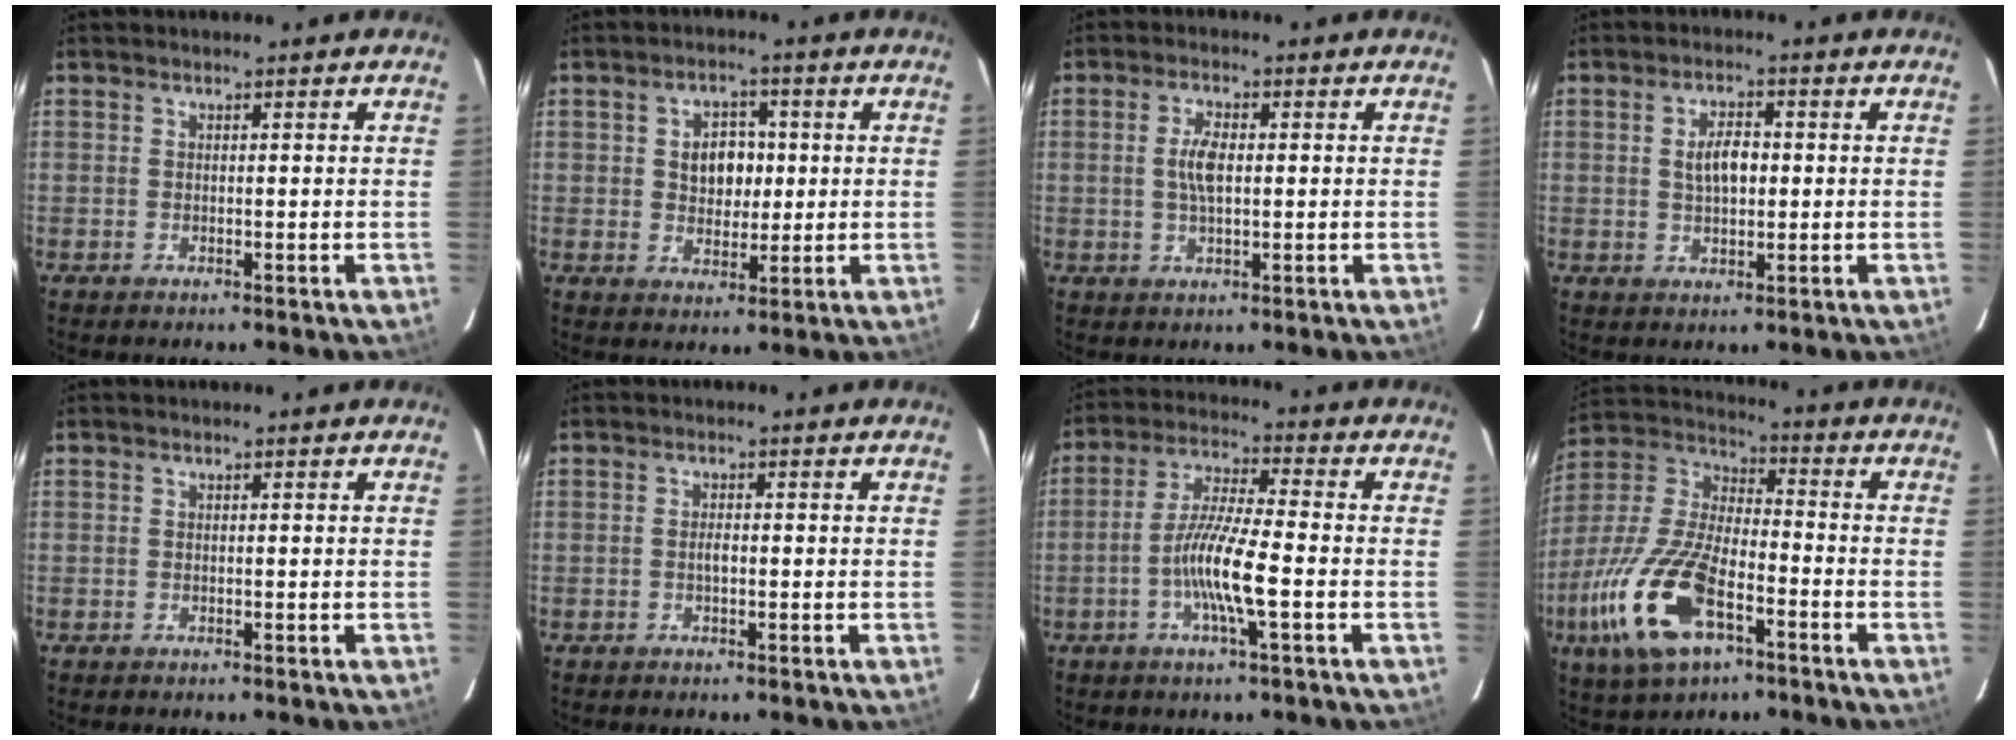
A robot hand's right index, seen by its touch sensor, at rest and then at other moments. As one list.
[{"total": 6.2, "force": [0.8, 4.6, 4.0], "torque": [-0.068, 0.013, 0.018]}, {"total": 4.5, "force": [0.3, 2.0, 4.1], "torque": [-0.078, 0.003, 0.007]}, {"total": 5.0, "force": [0.4, 2.6, 4.2], "torque": [-0.077, 0.007, 0.012]}, {"total": 0.0}, {"total": 1.3, "force": [-0.2, 0.6, 1.1], "torque": [-0.022, 0.002, -0.006]}, {"total": 9.5, "force": [-3.1, 0.5, 9.0], "torque": [-0.181, -0.001, -0.061]}, {"total": 20.2, "force": [-8.8, 8.9, 15.9], "torque": [-0.353, -0.025, -0.165]}]